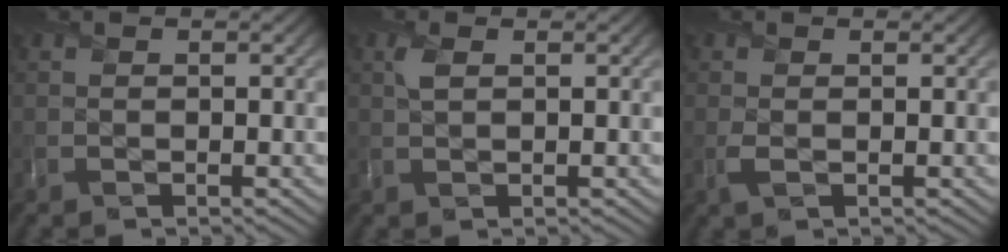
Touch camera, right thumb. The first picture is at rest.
{"total": 1.5, "force": [0.6, 0.7, 1.2], "torque": [-0.032, 0.002, 0.013]}
{"total": 1.0, "force": [-0.2, 0.6, 0.8], "torque": [-0.022, -0.003, -0.002]}